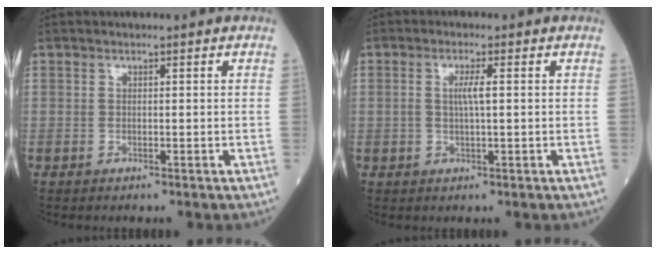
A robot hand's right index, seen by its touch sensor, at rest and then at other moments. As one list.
[{"total": 2.9, "force": [0.3, -0.2, 2.9], "torque": [-0.060, -0.001, 0.005]}]